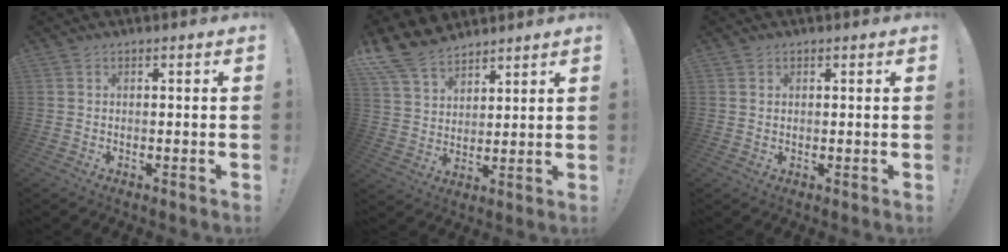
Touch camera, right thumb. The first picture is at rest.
{"total": 12.4, "force": [9.7, 6.5, 4.2], "torque": [-0.085, -0.063, 0.189]}
{"total": 1.2, "force": [0.7, 1.0, 0.3], "torque": [0.003, -0.001, 0.011]}